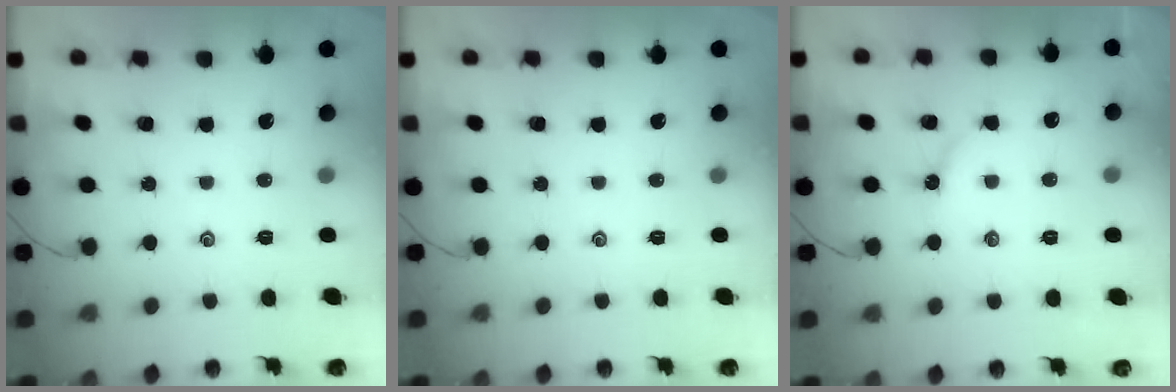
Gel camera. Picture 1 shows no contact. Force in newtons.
{"total": 0.0}
{"total": 2.7, "press": 2.7, "slide": 0.4}